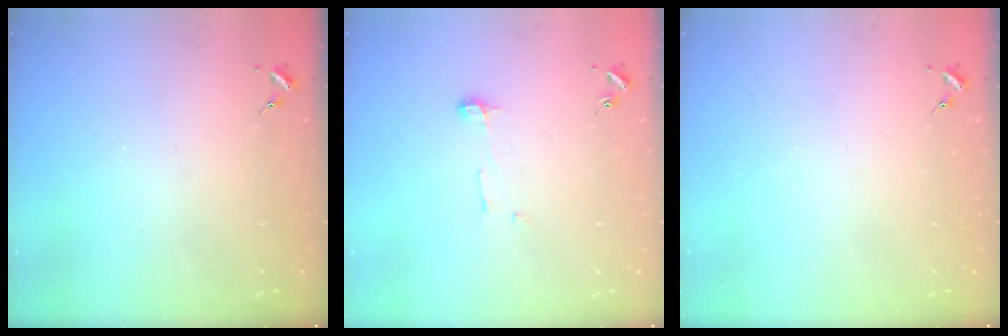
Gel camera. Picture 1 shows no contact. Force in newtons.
{"total": 4.3, "press": 4.3, "slide": 0.4}
{"total": 0.0}